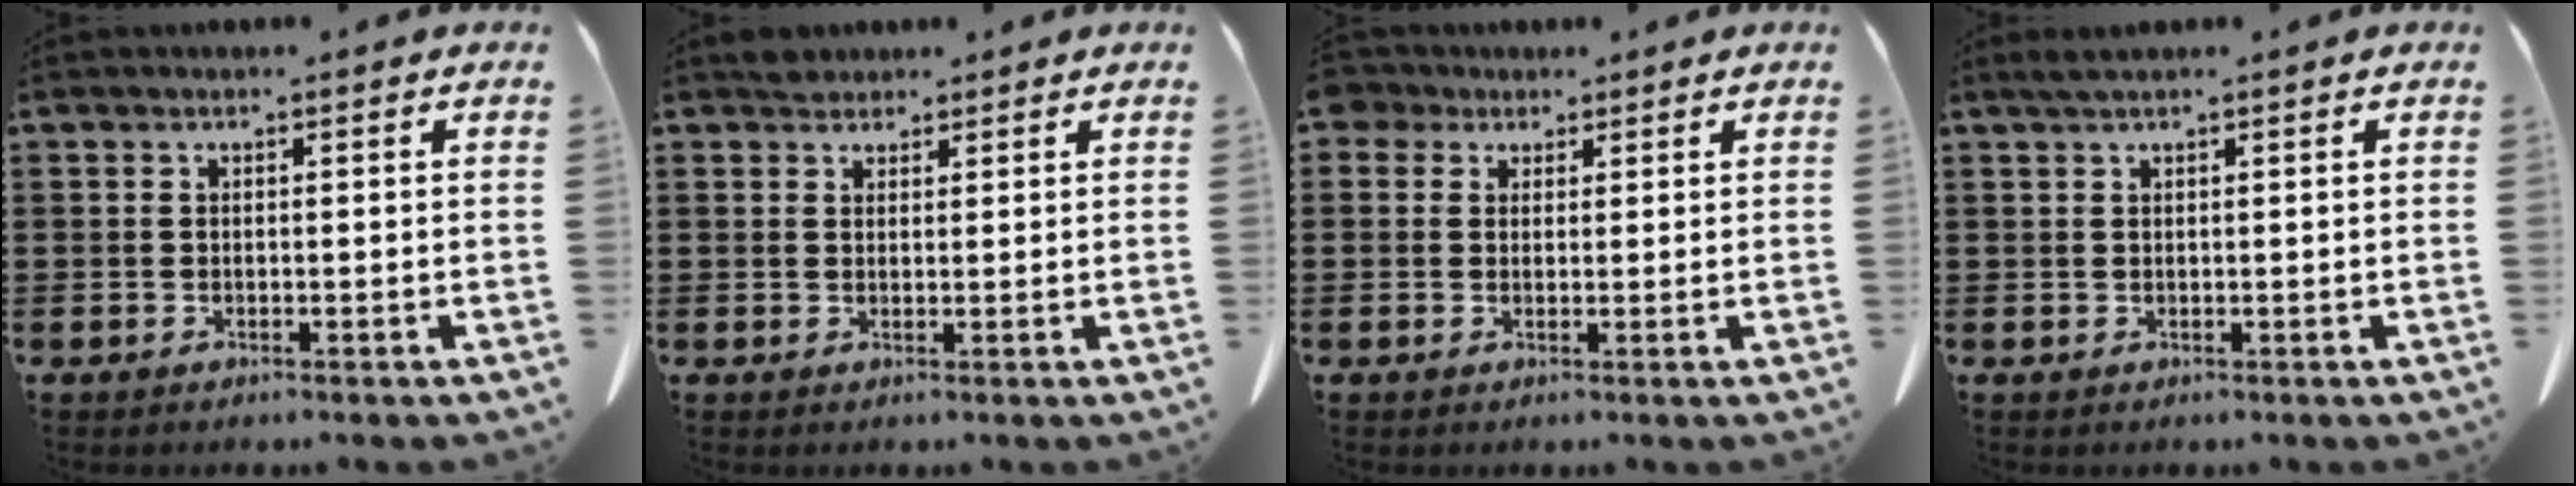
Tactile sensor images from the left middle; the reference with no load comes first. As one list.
[{"total": 2.2, "force": [2.0, 1.0, 0.2], "torque": [-0.002, 0.001, 0.037]}, {"total": 2.5, "force": [1.7, 1.7, 0.6], "torque": [-0.014, 0.007, 0.030]}, {"total": 1.1, "force": [0.7, 0.0, 0.8], "torque": [-0.018, 0.000, 0.014]}]